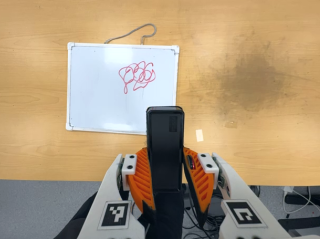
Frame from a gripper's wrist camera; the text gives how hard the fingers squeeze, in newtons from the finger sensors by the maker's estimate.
{"total": 4.8, "left": 3.6, "right": 6.1}